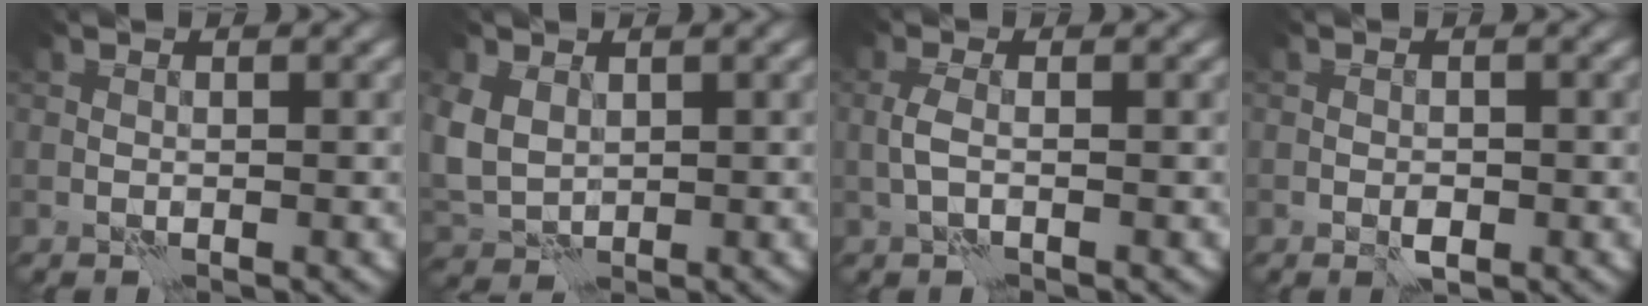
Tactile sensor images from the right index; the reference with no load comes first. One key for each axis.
{"total": 4.1, "fx": 1.1, "fy": 3.2, "fz": 2.3, "tx": -0.072, "ty": -0.007, "tz": 0.024}
{"total": 1.3, "fx": -0.2, "fy": 0.3, "fz": 1.2, "tx": -0.030, "ty": 0.003, "tz": -0.009}
{"total": 1.1, "fx": -0.5, "fy": 0.6, "fz": 0.9, "tx": -0.014, "ty": 0.000, "tz": -0.010}